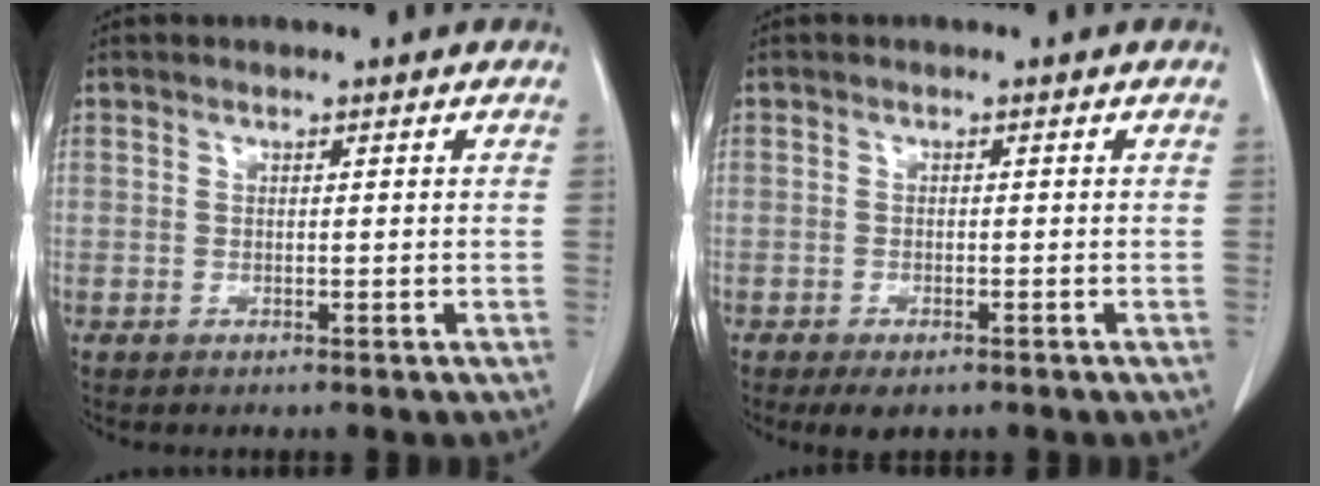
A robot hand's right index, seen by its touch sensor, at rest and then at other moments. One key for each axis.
{"total": 2.7, "fx": -1.8, "fy": 1.1, "fz": 1.7, "tx": -0.027, "ty": -0.003, "tz": -0.019}